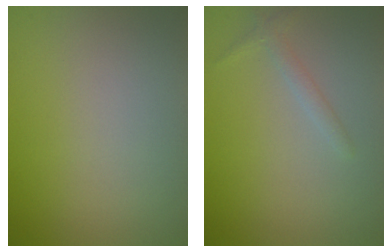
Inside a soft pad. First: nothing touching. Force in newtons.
{"total": 1.1, "press": 1.1, "slide": 0.1}